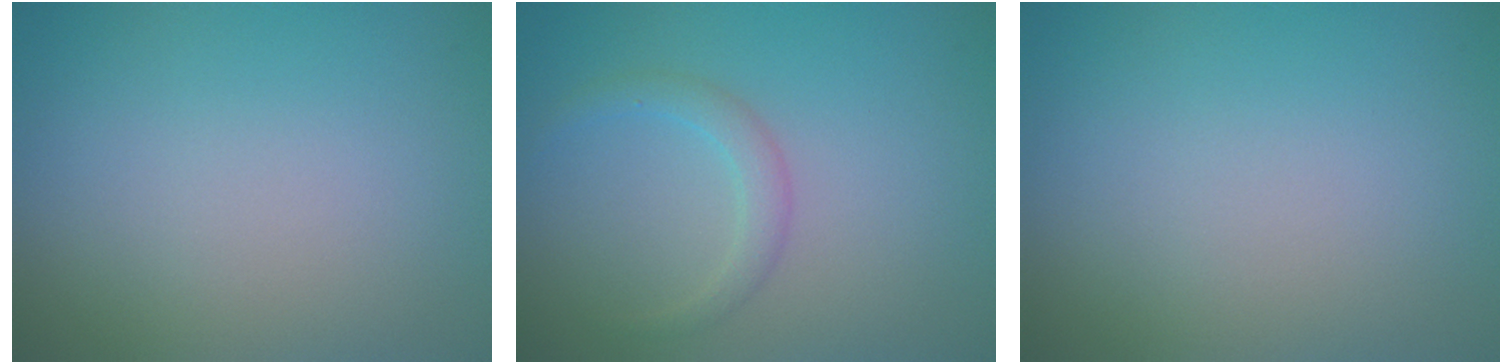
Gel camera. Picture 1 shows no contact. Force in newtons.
{"total": 1.7, "press": 1.7, "slide": 0.1}
{"total": 0.0}